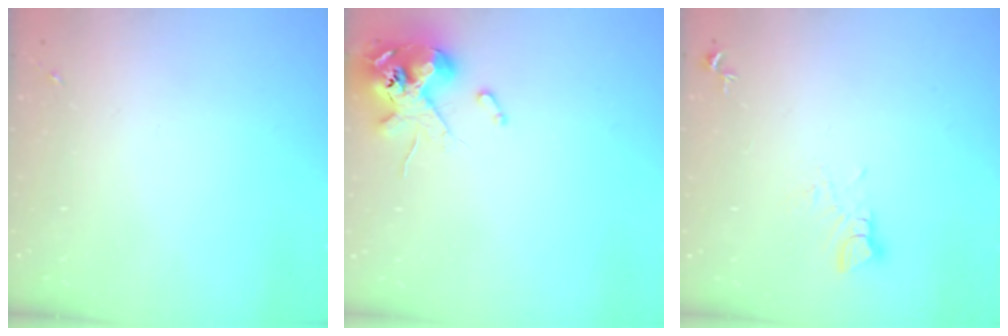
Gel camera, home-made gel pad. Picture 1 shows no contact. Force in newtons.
{"total": 12.1, "press": 12.0, "slide": 2.0}
{"total": 3.5, "press": 3.5, "slide": 0.3}